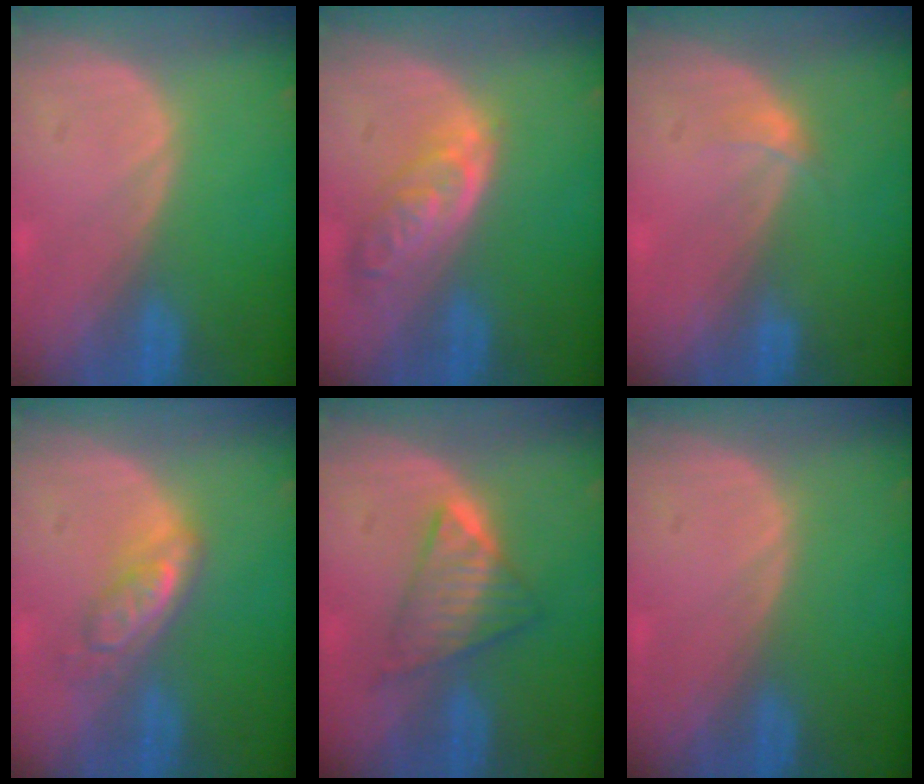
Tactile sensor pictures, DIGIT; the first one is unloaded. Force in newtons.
{"total": 6.3, "press": 5.6, "slide": 2.8}
{"total": 1.2, "press": 1.2, "slide": 0.1}
{"total": 5.3, "press": 4.6, "slide": 2.7}
{"total": 5.9, "press": 5.8, "slide": 0.8}
{"total": 0.0}